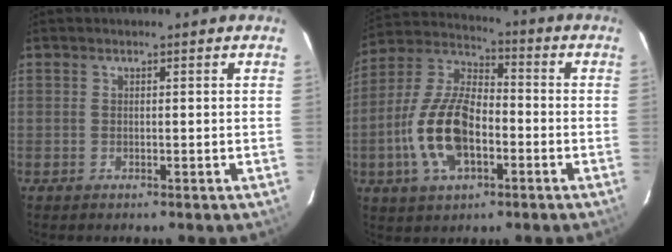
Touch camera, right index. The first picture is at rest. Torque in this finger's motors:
{"motor_torque": [2.14, 0.00, 1.05, 0.21]}